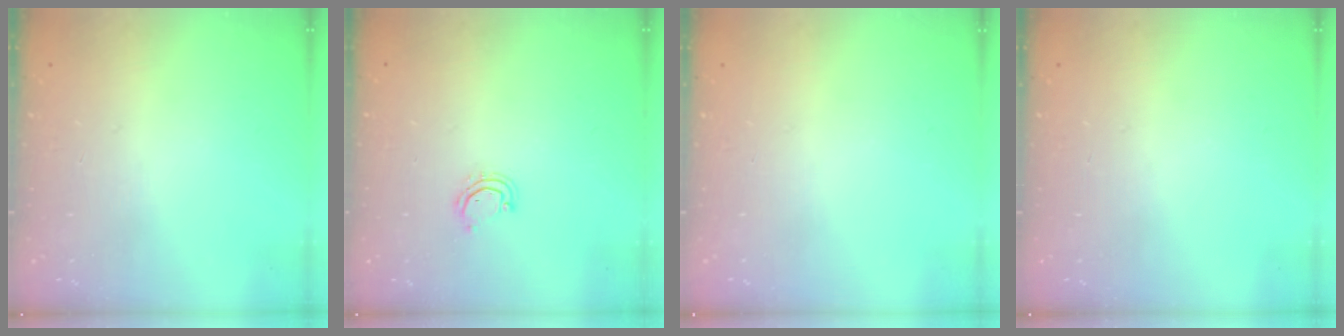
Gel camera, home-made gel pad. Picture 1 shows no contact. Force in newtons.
{"total": 4.0, "press": 4.0, "slide": 0.3}
{"total": 0.0}
{"total": 0.0}